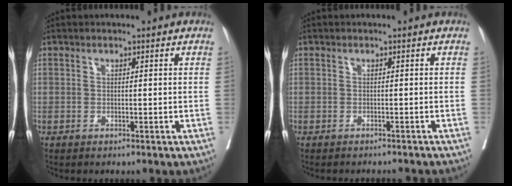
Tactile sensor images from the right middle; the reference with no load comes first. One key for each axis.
{"total": 5.8, "fx": -5.5, "fy": 0.4, "fz": 1.6, "tx": -0.018, "ty": -0.013, "tz": -0.060}